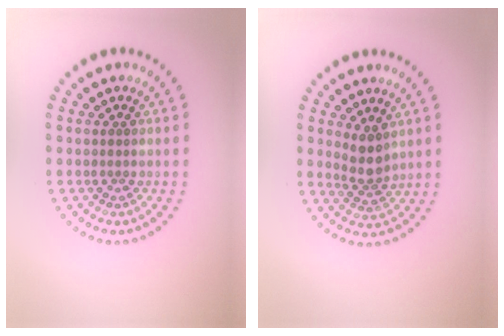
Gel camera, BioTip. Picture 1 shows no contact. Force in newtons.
{"total": 2.4, "press": 2.0, "slide": 1.4}